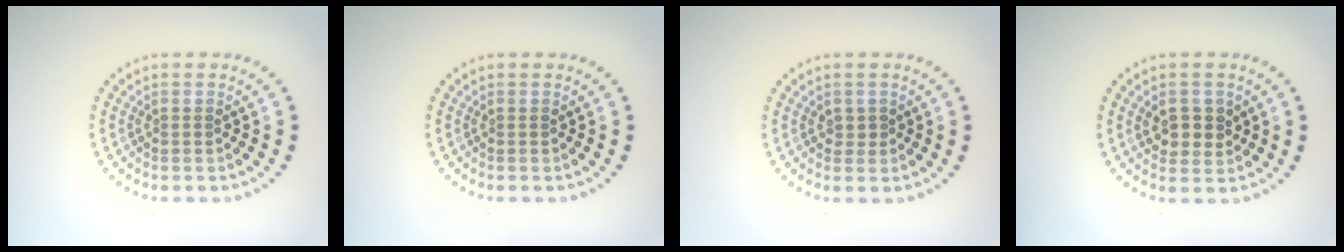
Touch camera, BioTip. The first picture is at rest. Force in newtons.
{"total": 0.0}
{"total": 0.6, "press": 0.5, "slide": 0.2}
{"total": 2.7, "press": 2.7, "slide": 0.6}